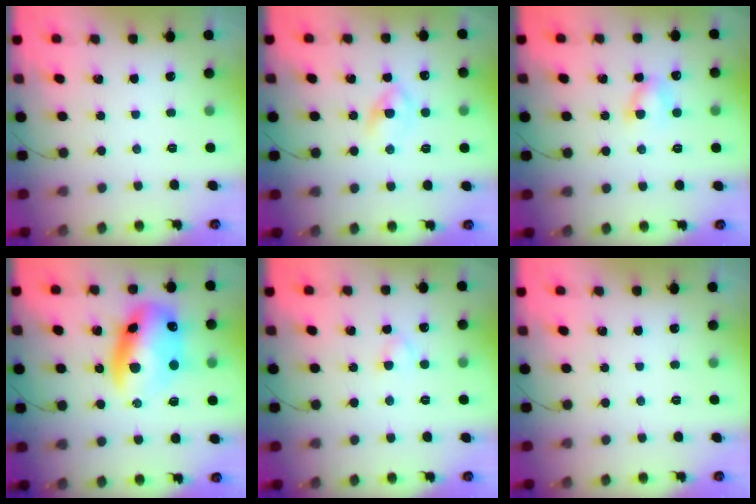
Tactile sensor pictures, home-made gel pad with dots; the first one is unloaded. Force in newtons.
{"total": 3.5, "press": 3.2, "slide": 1.3}
{"total": 4.9, "press": 4.9, "slide": 0.8}
{"total": 15.5, "press": 15.1, "slide": 3.5}
{"total": 2.7, "press": 2.5, "slide": 1.1}
{"total": 0.0}